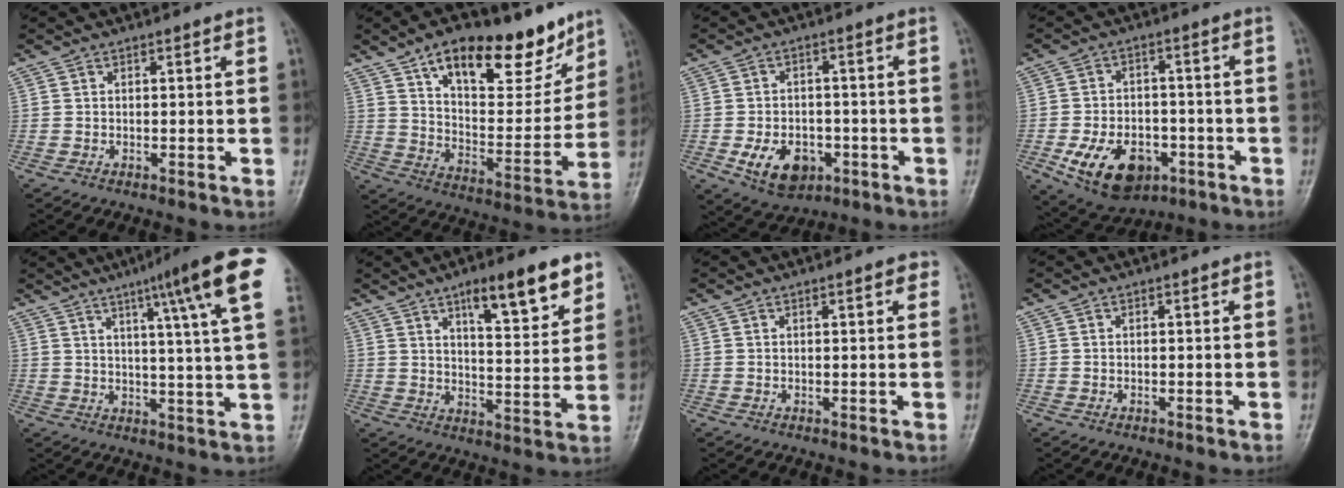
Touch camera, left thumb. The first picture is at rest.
{"total": 21.3, "force": [13.9, 9.4, 13.2], "torque": [-0.146, -0.059, 0.223]}
{"total": 9.1, "force": [-3.3, 6.4, 5.6], "torque": [-0.072, 0.013, -0.043]}
{"total": 13.2, "force": [-5.3, 8.7, 8.4], "torque": [-0.119, 0.017, -0.076]}
{"total": 16.3, "force": [7.9, 0.9, 14.2], "torque": [-0.194, -0.020, 0.095]}
{"total": 13.5, "force": [8.5, 2.2, 10.2], "torque": [-0.132, -0.040, 0.126]}
{"total": 1.8, "force": [0.9, 0.5, 1.5], "torque": [-0.016, 0.001, 0.009]}
{"total": 0.0}